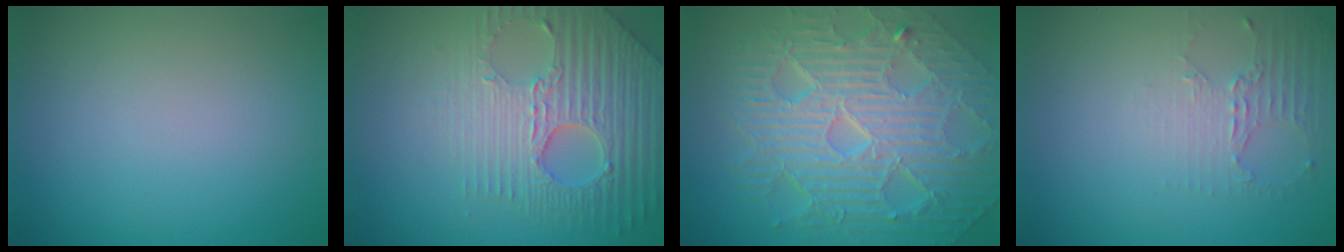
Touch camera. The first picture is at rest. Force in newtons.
{"total": 7.5, "press": 5.4, "slide": 5.2}
{"total": 10.7, "press": 7.0, "slide": 8.1}
{"total": 2.0, "press": 1.5, "slide": 1.4}